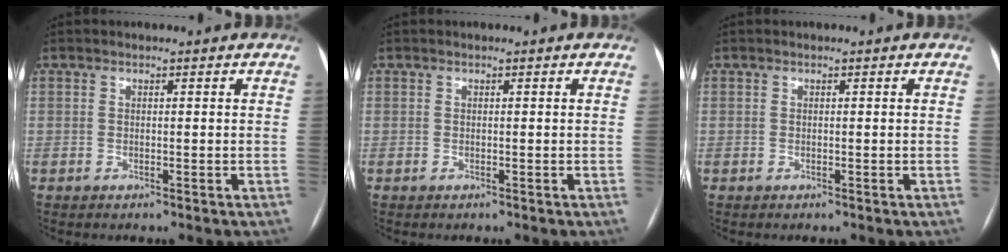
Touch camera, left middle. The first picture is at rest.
{"total": 0.0}
{"total": 0.0}